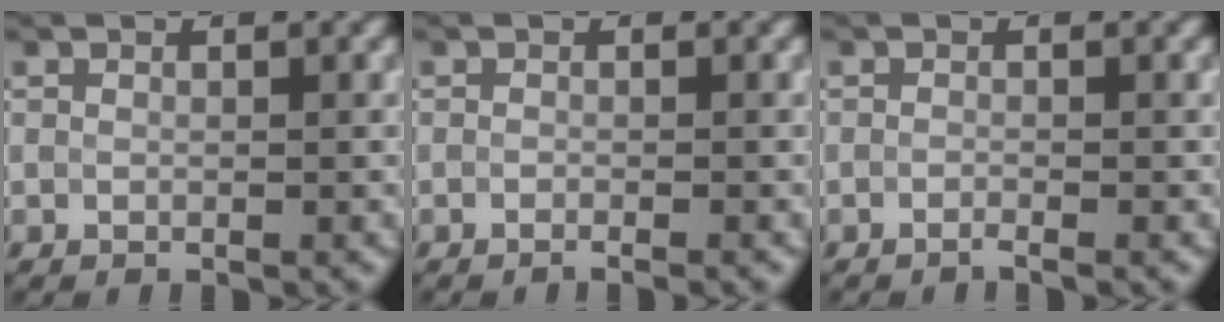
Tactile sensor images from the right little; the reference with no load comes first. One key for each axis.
{"total": 1.3, "fx": -1.0, "fy": 0.4, "fz": 0.7, "tx": 0.009, "ty": -0.005, "tz": -0.023}
{"total": 1.2, "fx": -1.2, "fy": -0.2, "fz": -0.1, "tx": 0.004, "ty": -0.006, "tz": -0.022}